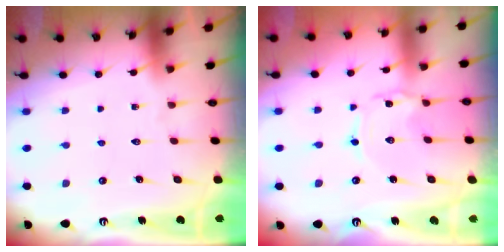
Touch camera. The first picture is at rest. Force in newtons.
{"total": 1.2, "press": 1.2, "slide": 0.1}